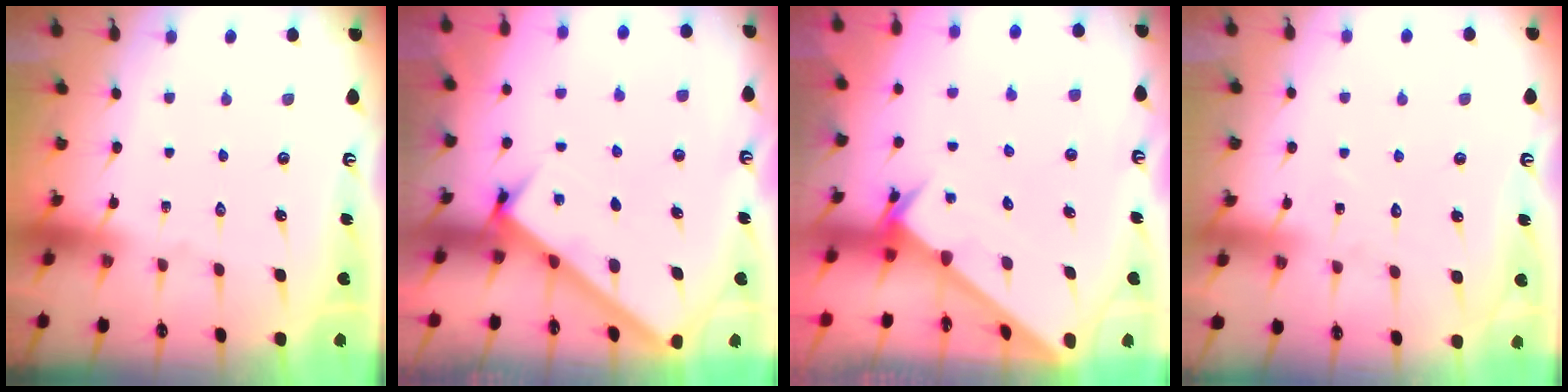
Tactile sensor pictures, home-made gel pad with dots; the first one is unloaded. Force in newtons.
{"total": 3.0, "press": 3.0, "slide": 0.2}
{"total": 2.9, "press": 2.9, "slide": 0.1}
{"total": 5.9, "press": 5.8, "slide": 0.5}